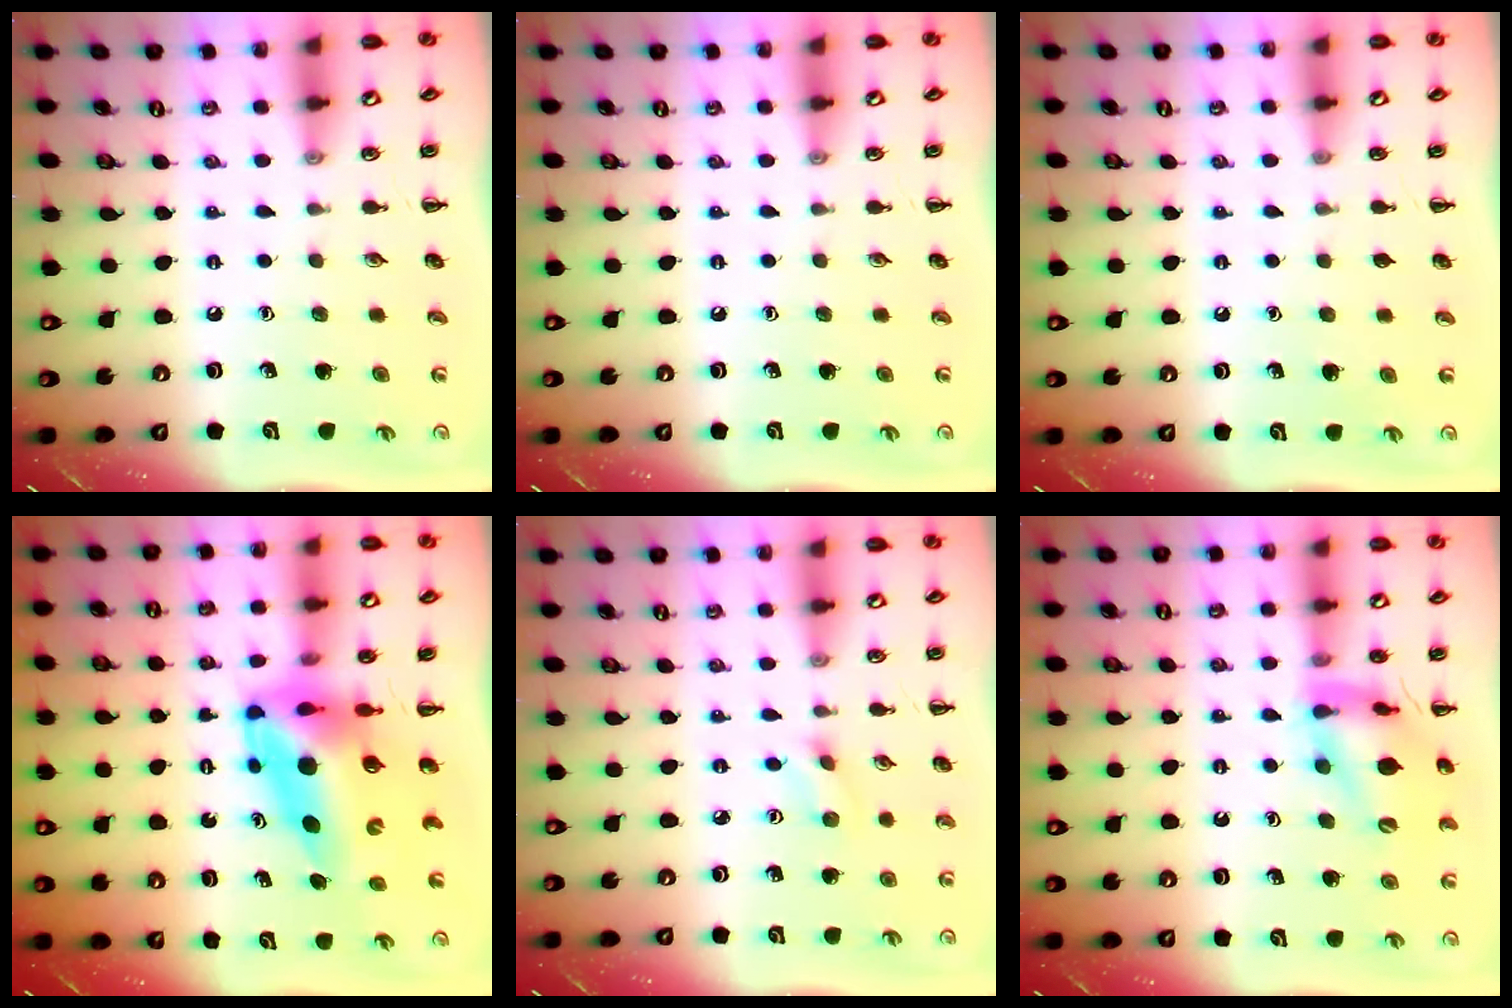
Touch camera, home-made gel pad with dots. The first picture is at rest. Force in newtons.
{"total": 0.0}
{"total": 0.6, "press": 0.6, "slide": 0.0}
{"total": 11.9, "press": 11.3, "slide": 3.7}
{"total": 2.3, "press": 2.1, "slide": 0.8}
{"total": 15.5, "press": 15.4, "slide": 2.0}